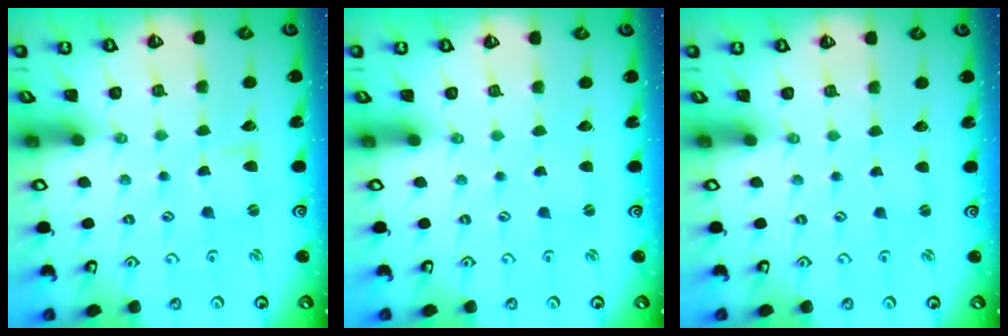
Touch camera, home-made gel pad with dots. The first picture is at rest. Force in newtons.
{"total": 0.9, "press": 0.9, "slide": 0.1}
{"total": 0.7, "press": 0.7, "slide": 0.1}